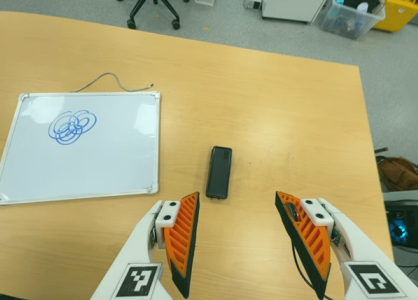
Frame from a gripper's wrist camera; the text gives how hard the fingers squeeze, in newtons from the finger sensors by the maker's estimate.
{"total": 0.0}